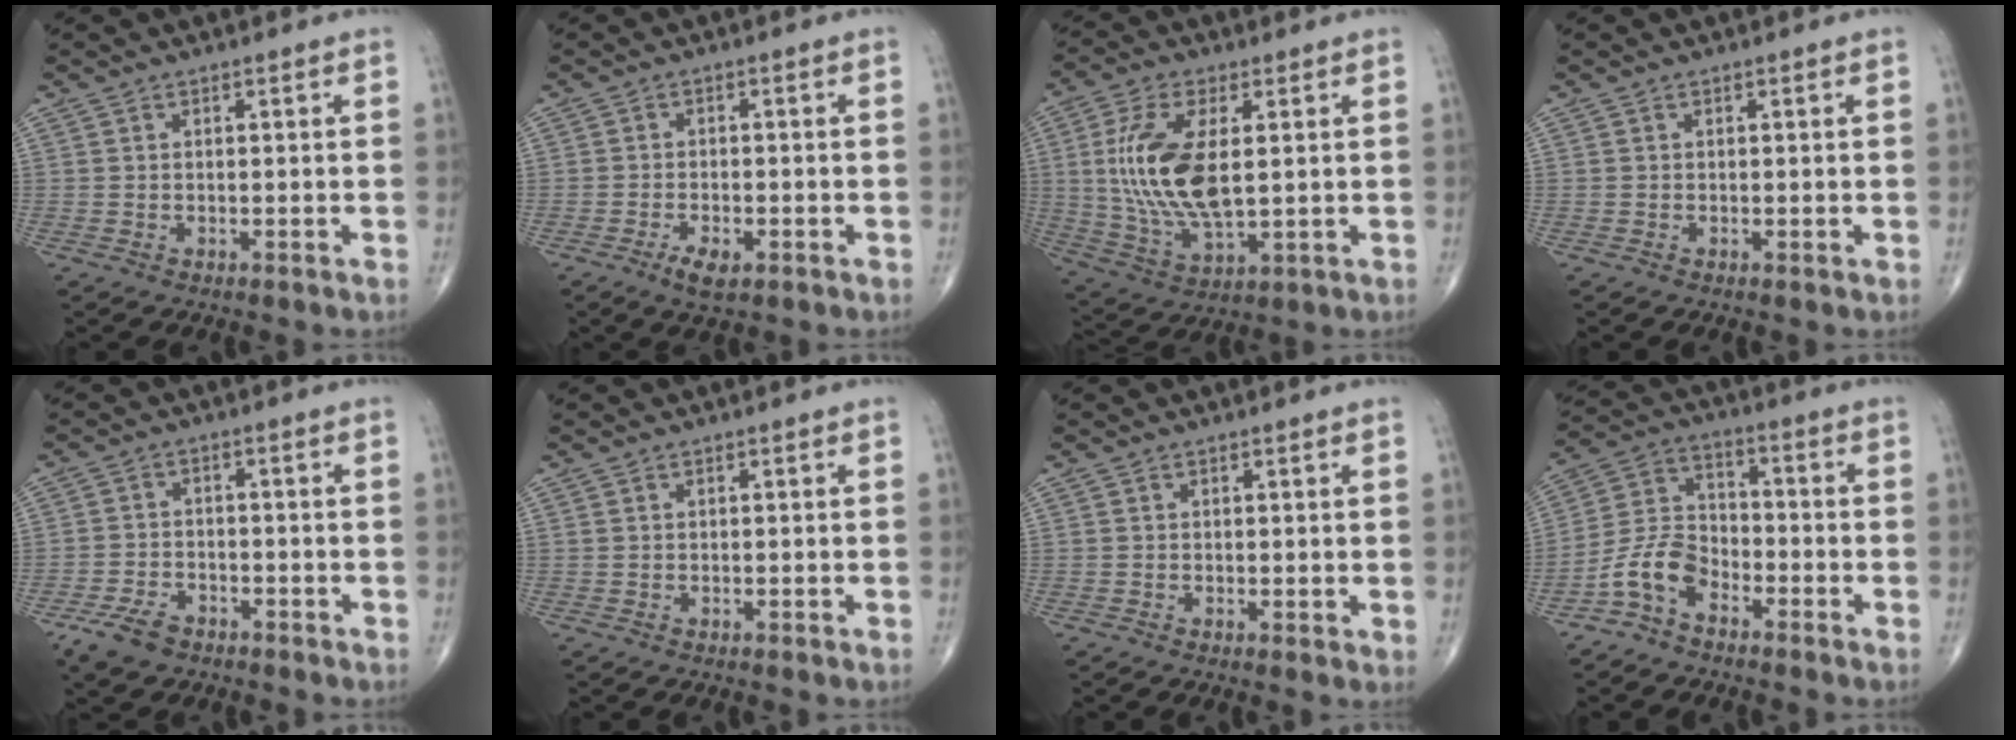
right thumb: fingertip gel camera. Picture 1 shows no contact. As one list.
[{"total": 3.9, "force": [-2.0, 1.7, 2.8], "torque": [-0.052, 0.001, -0.033]}, {"total": 16.3, "force": [2.0, 7.6, 14.3], "torque": [-0.292, -0.013, 0.047]}, {"total": 0.0}, {"total": 5.4, "force": [-3.6, 3.1, 2.5], "torque": [-0.047, 0.013, -0.066]}, {"total": 0.0}, {"total": 0.9, "force": [0.2, 0.4, 0.8], "torque": [-0.011, -0.004, 0.000]}, {"total": 8.4, "force": [-5.0, 4.9, 4.7], "torque": [-0.089, 0.046, -0.110]}]